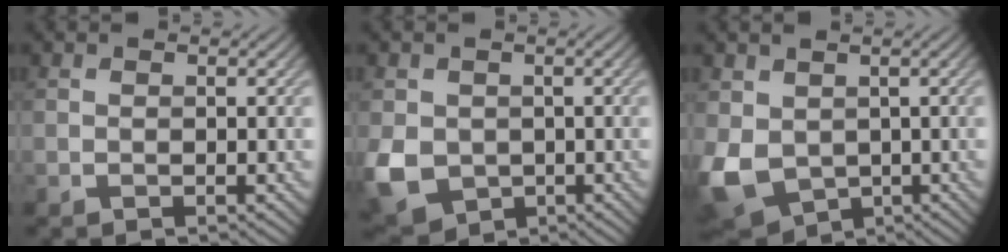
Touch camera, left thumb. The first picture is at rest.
{"total": 6.8, "force": [-1.1, 5.8, 3.4], "torque": [-0.106, -0.025, -0.023]}
{"total": 8.7, "force": [-0.5, 6.8, 5.4], "torque": [-0.162, -0.025, -0.003]}